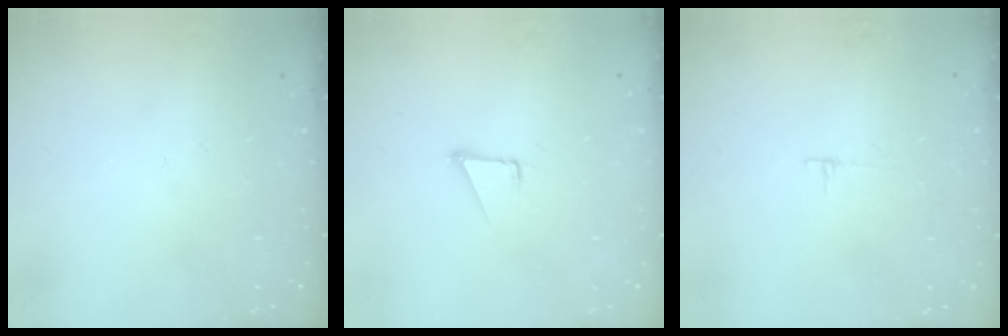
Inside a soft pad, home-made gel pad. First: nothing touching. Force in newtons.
{"total": 1.7, "press": 1.7, "slide": 0.1}
{"total": 3.3, "press": 3.3, "slide": 0.4}